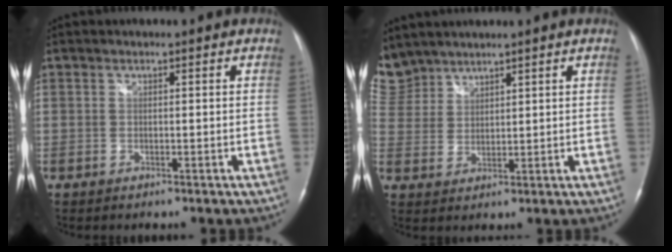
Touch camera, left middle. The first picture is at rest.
{"total": 7.8, "force": [6.9, 3.5, 0.6], "torque": [-0.031, 0.012, 0.154]}